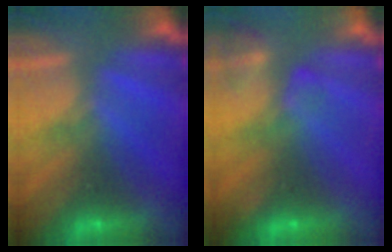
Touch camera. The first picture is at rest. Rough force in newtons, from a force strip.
{"total": 2.4}